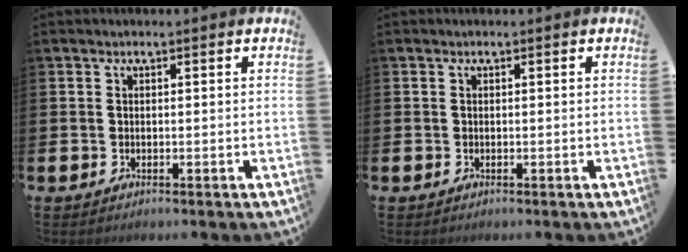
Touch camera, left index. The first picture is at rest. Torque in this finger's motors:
{"motor_torque": [0.00, 0.00, 0.00, 0.00]}